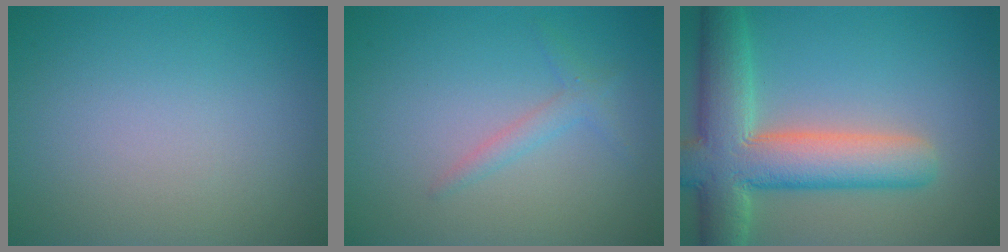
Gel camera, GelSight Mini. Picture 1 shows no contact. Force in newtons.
{"total": 1.5, "press": 1.5, "slide": 0.1}
{"total": 9.5, "press": 9.4, "slide": 0.8}